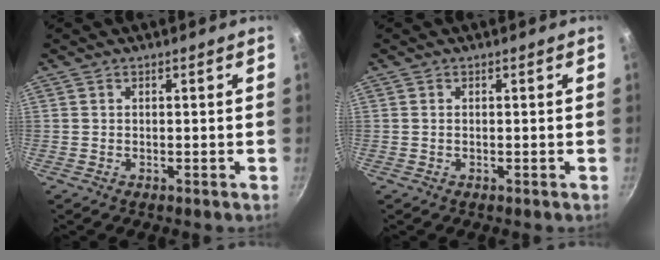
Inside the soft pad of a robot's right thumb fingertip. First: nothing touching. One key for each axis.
{"total": 0.0}